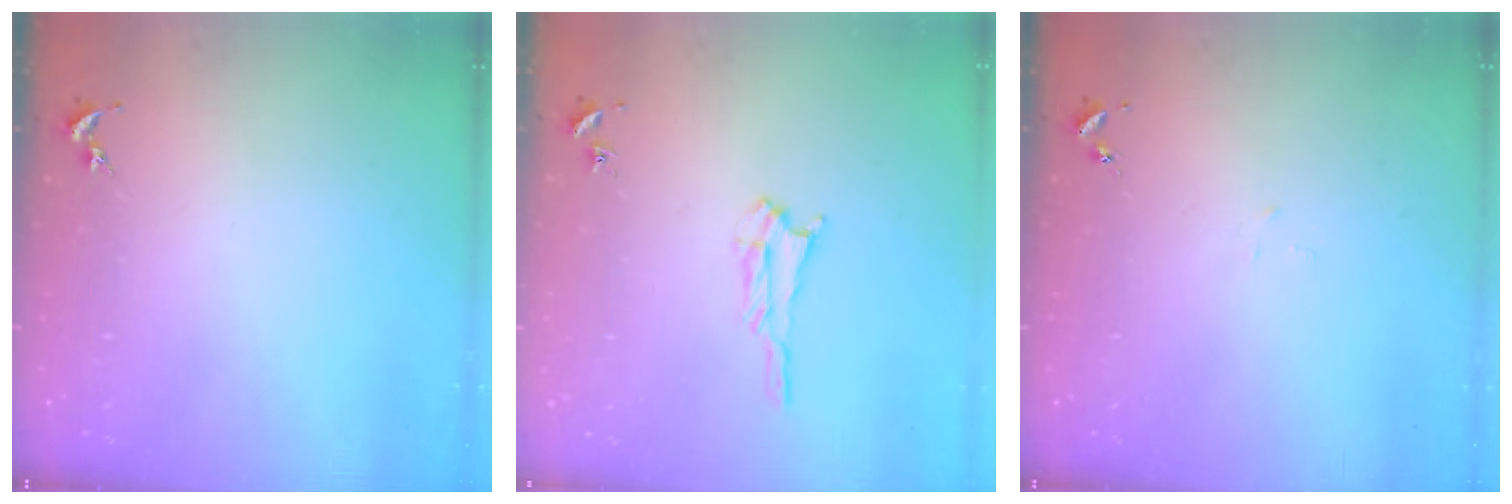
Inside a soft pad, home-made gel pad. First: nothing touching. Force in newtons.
{"total": 1.6, "press": 1.6, "slide": 0.3}
{"total": 1.0, "press": 1.0, "slide": 0.1}